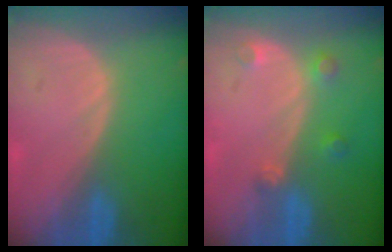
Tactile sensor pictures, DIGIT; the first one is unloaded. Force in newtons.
{"total": 2.6, "press": 2.6, "slide": 0.5}